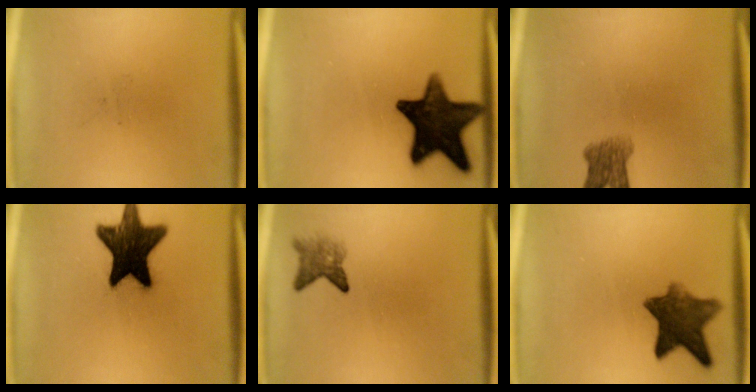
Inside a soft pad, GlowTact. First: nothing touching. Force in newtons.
{"total": 15.3}
{"total": 4.0}
{"total": 17.5}
{"total": 2.8}
{"total": 9.2}